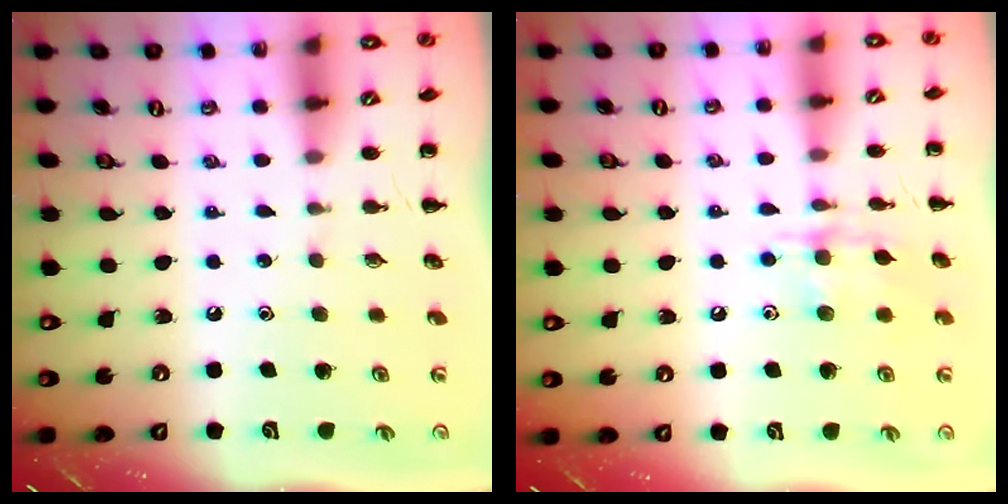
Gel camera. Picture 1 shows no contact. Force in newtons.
{"total": 9.6, "press": 9.6, "slide": 0.5}